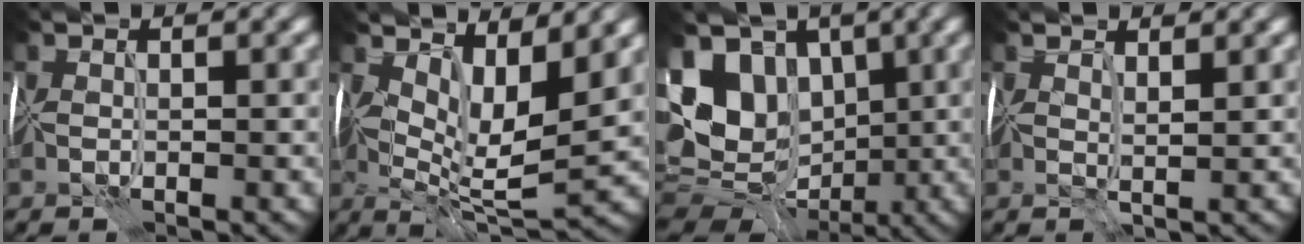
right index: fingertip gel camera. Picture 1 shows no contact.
{"total": 6.8, "force": [2.4, 2.5, 5.8], "torque": [-0.110, -0.013, 0.047]}
{"total": 13.0, "force": [1.9, 9.3, 8.8], "torque": [-0.170, 0.006, 0.033]}
{"total": 1.4, "force": [1.2, -0.3, 0.7], "torque": [-0.012, 0.001, 0.020]}